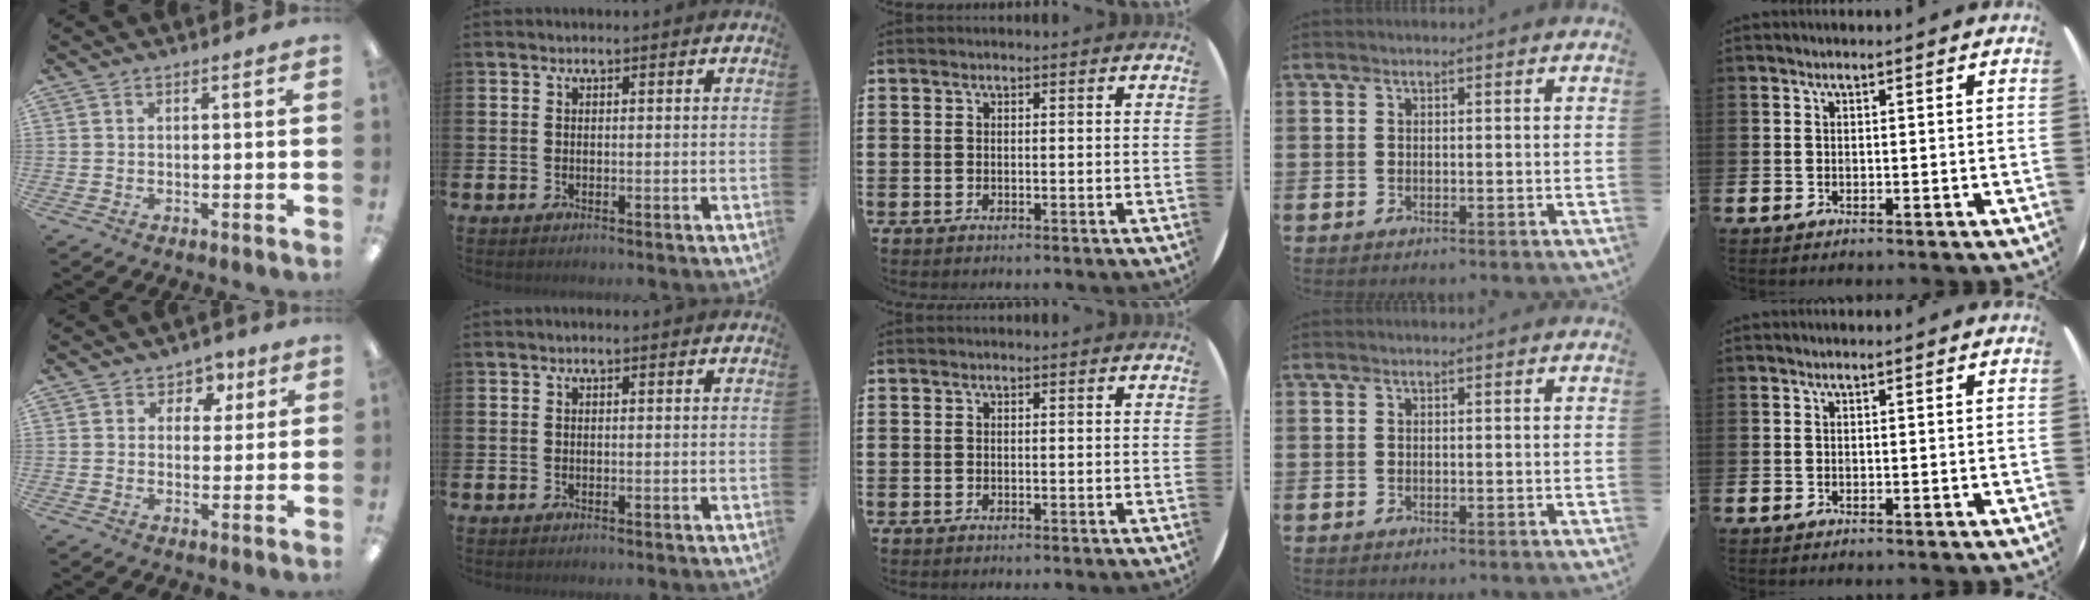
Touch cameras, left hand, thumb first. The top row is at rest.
{"thumb": {"total": 4.4, "force": [1.9, 3.9, 1.1], "torque": [-0.012, 0.000, 0.030]}}